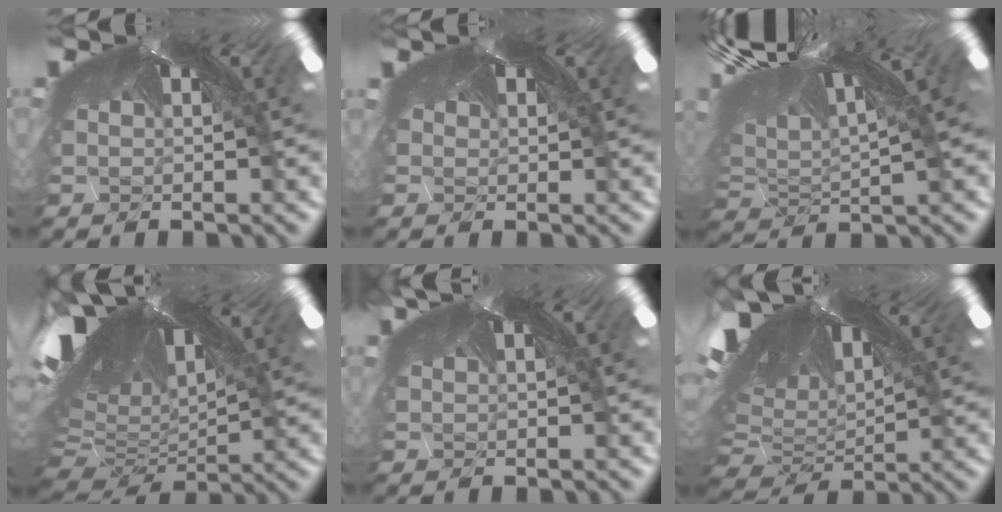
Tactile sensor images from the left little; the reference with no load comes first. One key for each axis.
{"total": 0.6, "fx": 0.5, "fy": 0.1, "fz": 0.3, "tx": -0.003, "ty": -0.001, "tz": 0.006}
{"total": 3.1, "fx": -2.7, "fy": -0.2, "fz": 1.6, "tx": -0.059, "ty": -0.030, "tz": -0.040}
{"total": 3.4, "fx": -3.2, "fy": -0.9, "fz": 0.9, "tx": -0.066, "ty": -0.059, "tz": -0.030}
{"total": 0.6, "fx": 0.1, "fy": -0.6, "fz": 0.1, "tx": -0.004, "ty": -0.009, "tz": 0.013}
{"total": 3.2, "fx": -3.0, "fy": -0.6, "fz": 0.6, "tx": -0.052, "ty": -0.054, "tz": -0.030}